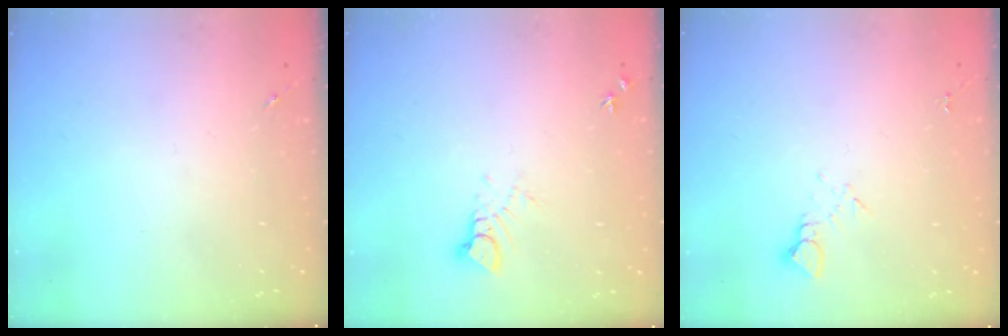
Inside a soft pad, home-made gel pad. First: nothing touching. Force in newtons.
{"total": 3.5, "press": 3.5, "slide": 0.2}
{"total": 2.7, "press": 2.7, "slide": 0.2}